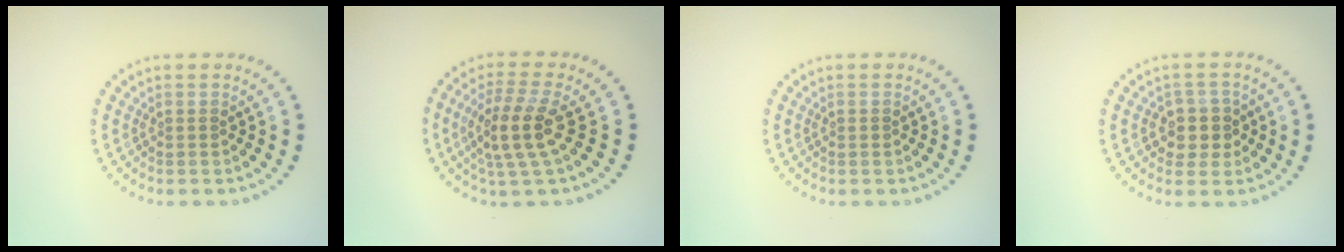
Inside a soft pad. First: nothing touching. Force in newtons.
{"total": 4.3, "press": 3.7, "slide": 2.1}
{"total": 0.5, "press": 0.4, "slide": 0.3}
{"total": 2.9, "press": 2.7, "slide": 1.2}